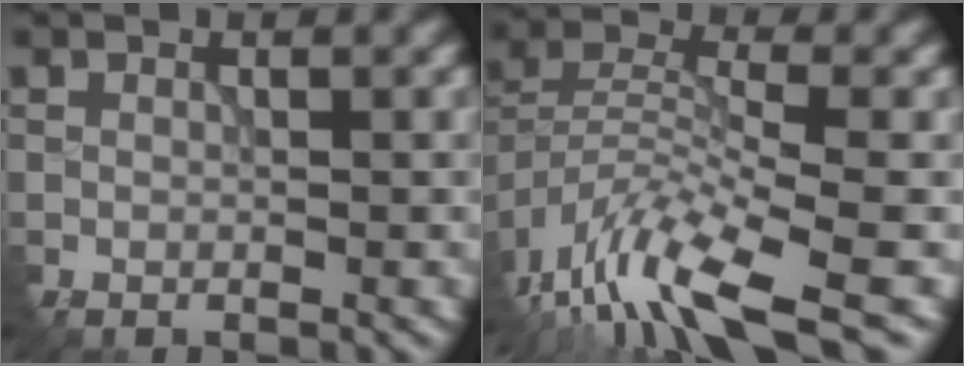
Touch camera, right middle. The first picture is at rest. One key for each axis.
{"total": 9.7, "fx": -7.0, "fy": 2.4, "fz": 6.3, "tx": -0.118, "ty": -0.002, "tz": -0.135}